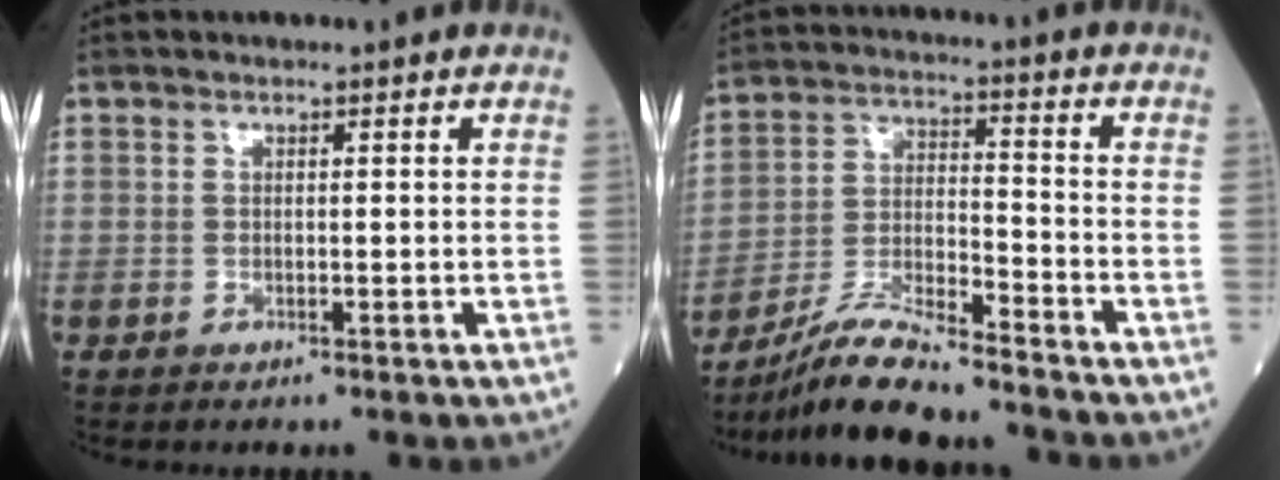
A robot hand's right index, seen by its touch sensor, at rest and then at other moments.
{"total": 10.5, "force": [-9.4, 0.4, 4.8], "torque": [-0.093, -0.011, -0.173]}